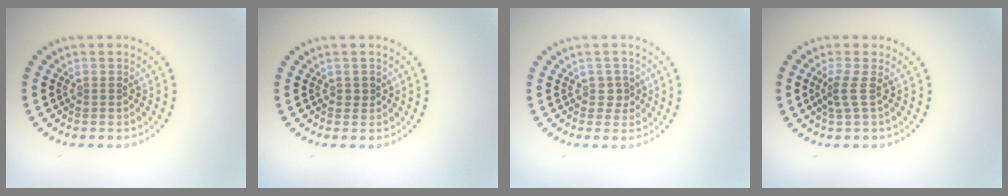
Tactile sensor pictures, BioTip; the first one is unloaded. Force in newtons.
{"total": 0.7, "press": 0.7, "slide": 0.1}
{"total": 1.2, "press": 1.0, "slide": 0.5}
{"total": 1.8, "press": 1.3, "slide": 1.3}